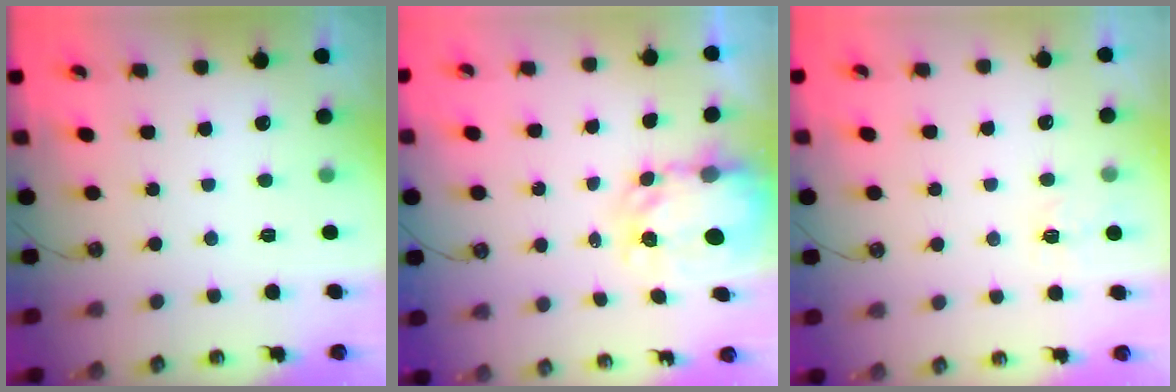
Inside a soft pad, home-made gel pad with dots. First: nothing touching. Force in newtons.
{"total": 6.3, "press": 6.3, "slide": 0.6}
{"total": 3.9, "press": 3.9, "slide": 0.6}